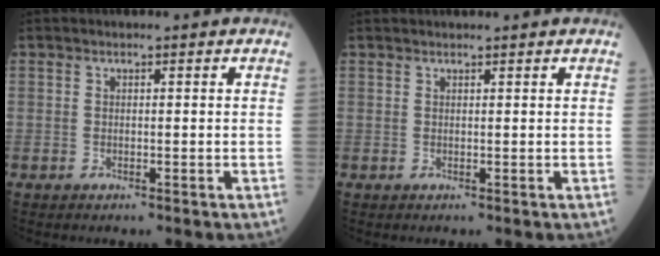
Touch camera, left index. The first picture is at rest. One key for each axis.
{"total": 2.2, "fx": 2.1, "fy": -0.2, "fz": 0.6, "tx": -0.008, "ty": 0.020, "tz": 0.031}